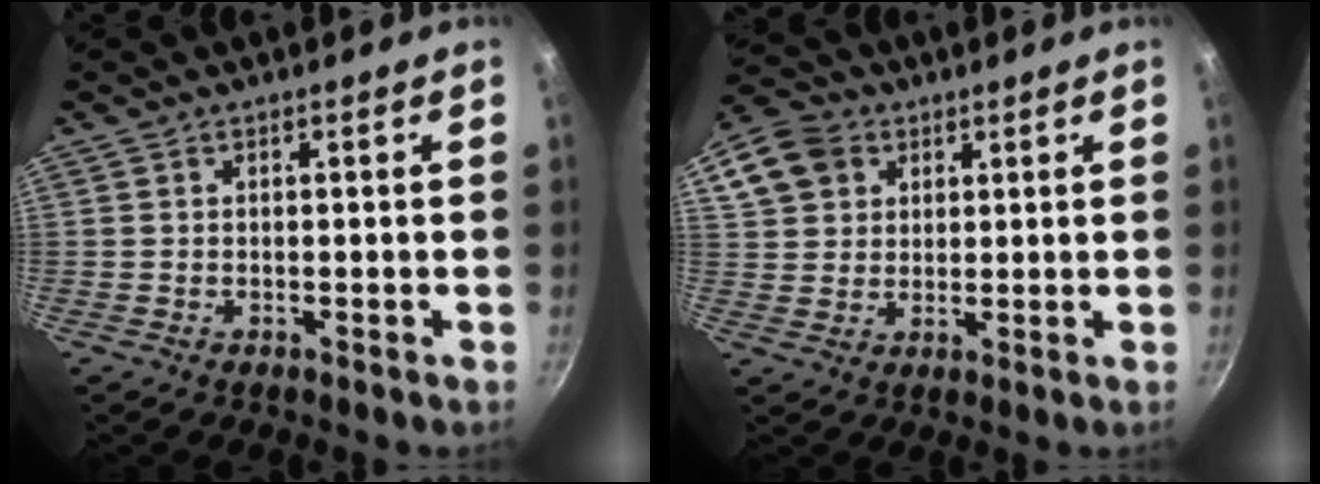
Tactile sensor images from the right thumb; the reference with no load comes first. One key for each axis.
{"total": 11.7, "fx": 4.9, "fy": 9.4, "fz": 4.8, "tx": -0.082, "ty": 0.016, "tz": 0.086}